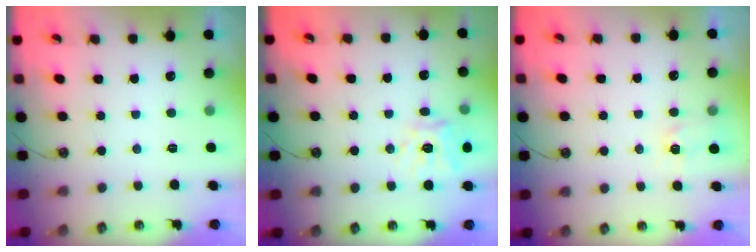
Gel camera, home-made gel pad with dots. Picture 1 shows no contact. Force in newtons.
{"total": 13.4, "press": 13.3, "slide": 1.7}
{"total": 4.7, "press": 4.7, "slide": 0.6}